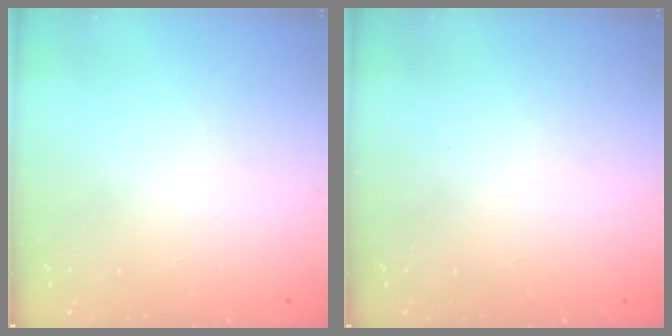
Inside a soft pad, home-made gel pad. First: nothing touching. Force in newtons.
{"total": 1.5, "press": 1.5, "slide": 0.1}